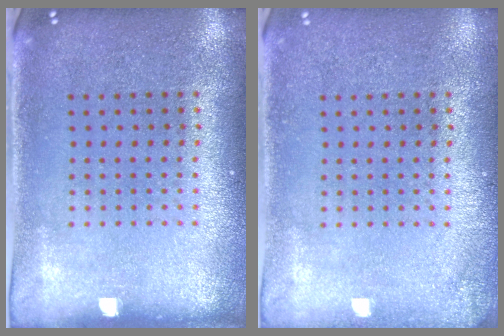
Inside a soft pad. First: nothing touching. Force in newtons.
{"total": 0.9, "press": 0.9, "slide": 0.1}